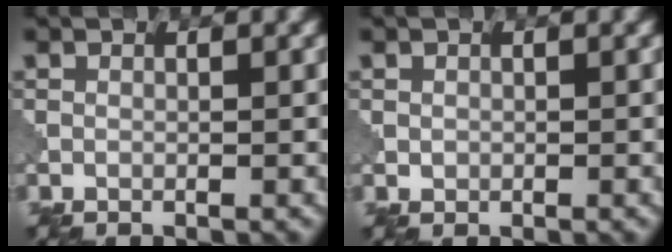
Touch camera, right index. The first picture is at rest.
{"total": 0.7, "force": [0.1, 0.6, -0.1], "torque": [-0.008, -0.002, 0.012]}